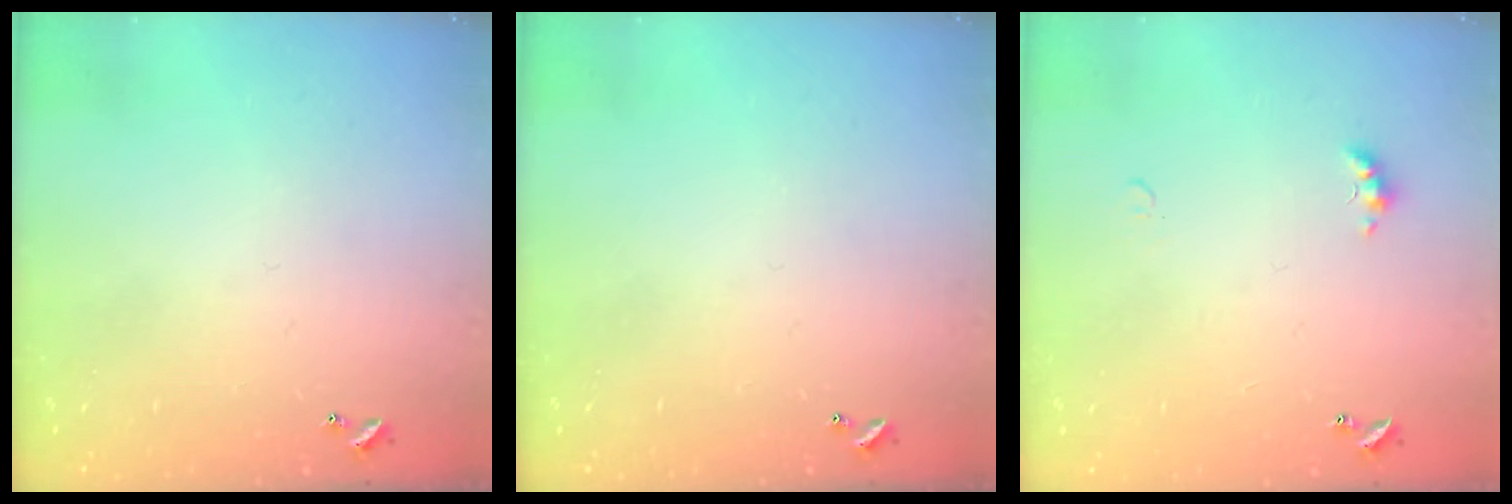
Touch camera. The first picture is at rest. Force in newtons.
{"total": 0.0}
{"total": 3.3, "press": 3.2, "slide": 0.7}